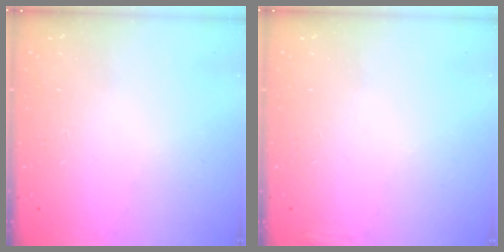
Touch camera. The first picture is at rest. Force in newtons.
{"total": 3.9, "press": 3.6, "slide": 1.5}